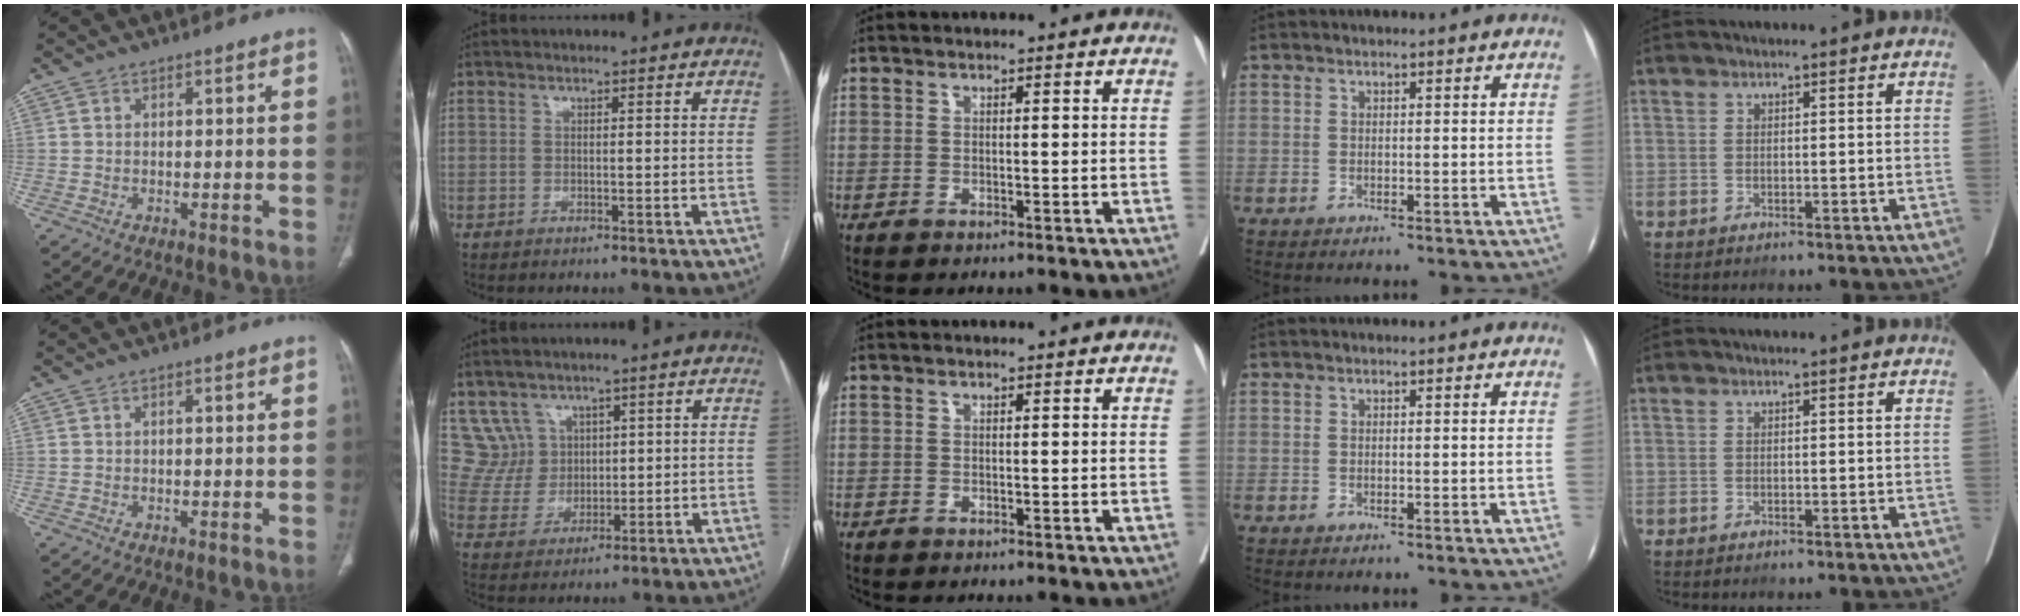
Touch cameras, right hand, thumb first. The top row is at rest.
{"index": {"total": 6.1, "force": [3.5, 4.9, -0.4], "torque": [0.003, 0.018, 0.080]}}